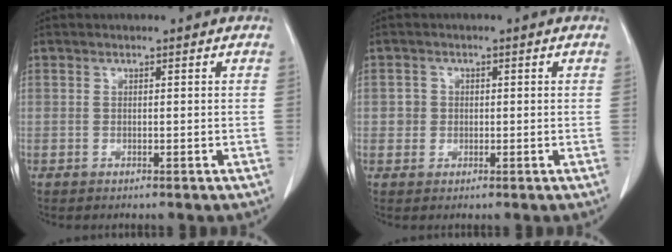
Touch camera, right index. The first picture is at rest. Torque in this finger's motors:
{"motor_torque": [0.08, -0.09, 0.03, 0.02]}